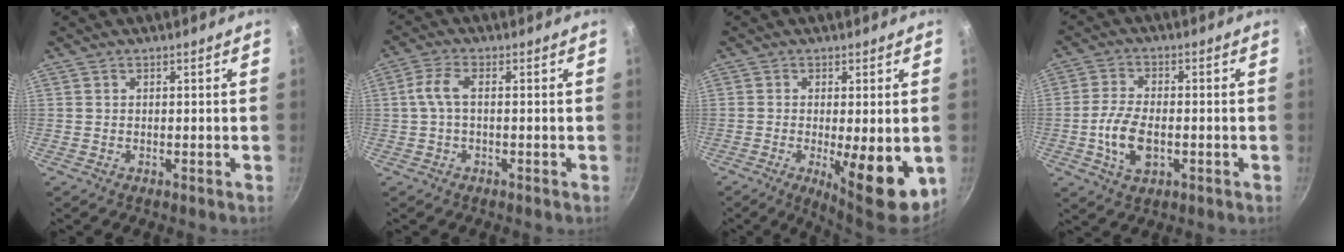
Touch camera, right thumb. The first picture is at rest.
{"total": 4.2, "force": [0.0, 1.6, 3.8], "torque": [-0.096, 0.014, -0.005]}
{"total": 12.5, "force": [-2.8, 3.8, 11.5], "torque": [-0.146, -0.009, -0.028]}
{"total": 8.3, "force": [-1.8, 4.6, 6.7], "torque": [-0.135, 0.012, -0.037]}